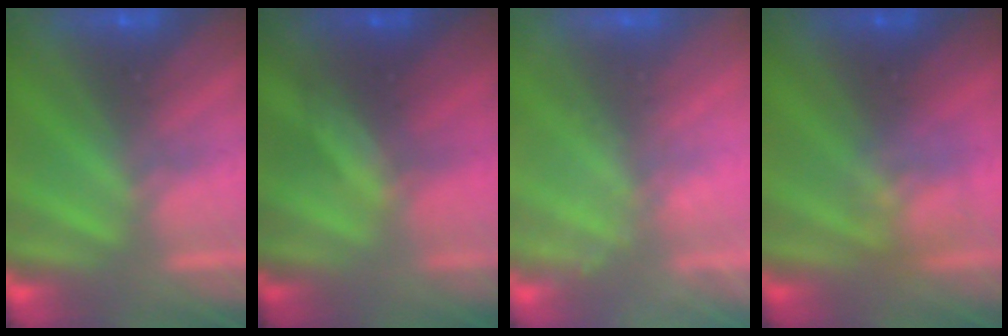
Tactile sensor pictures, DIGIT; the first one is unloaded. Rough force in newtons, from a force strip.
{"total": 1.6}
{"total": 2.4}
{"total": 2.4}